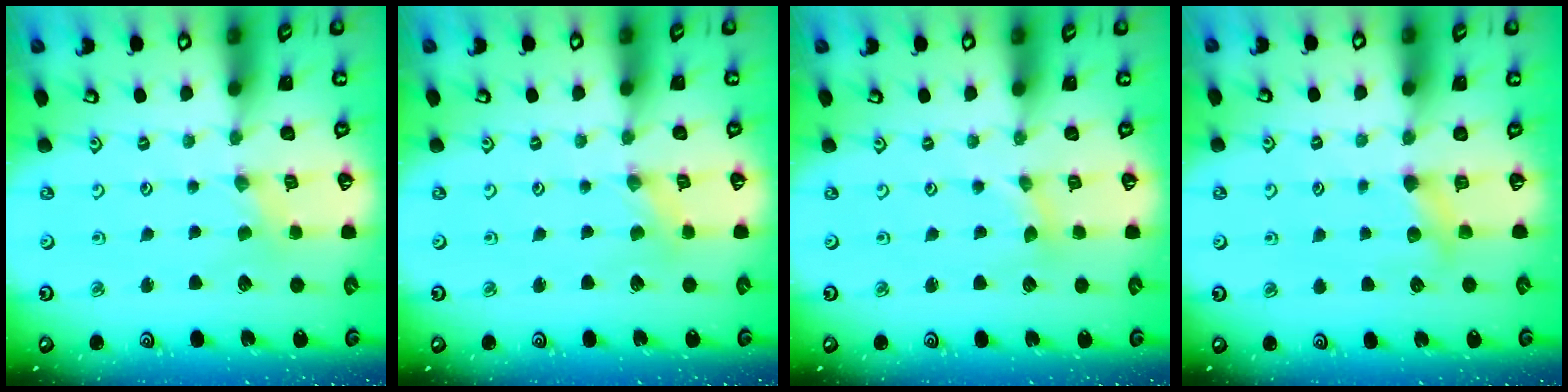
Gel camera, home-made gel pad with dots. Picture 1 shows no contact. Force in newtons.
{"total": 0.0}
{"total": 0.7, "press": 0.7, "slide": 0.1}
{"total": 3.8, "press": 3.7, "slide": 0.5}